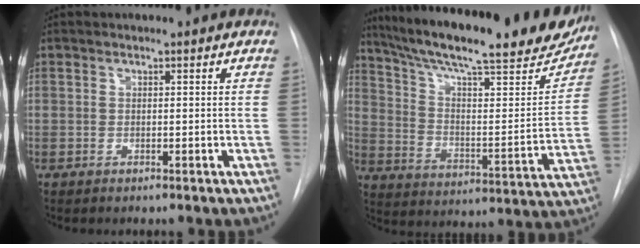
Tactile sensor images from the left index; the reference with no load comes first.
{"total": 29.2, "force": [23.7, 5.1, 16.3], "torque": [-0.255, -0.026, 0.325]}